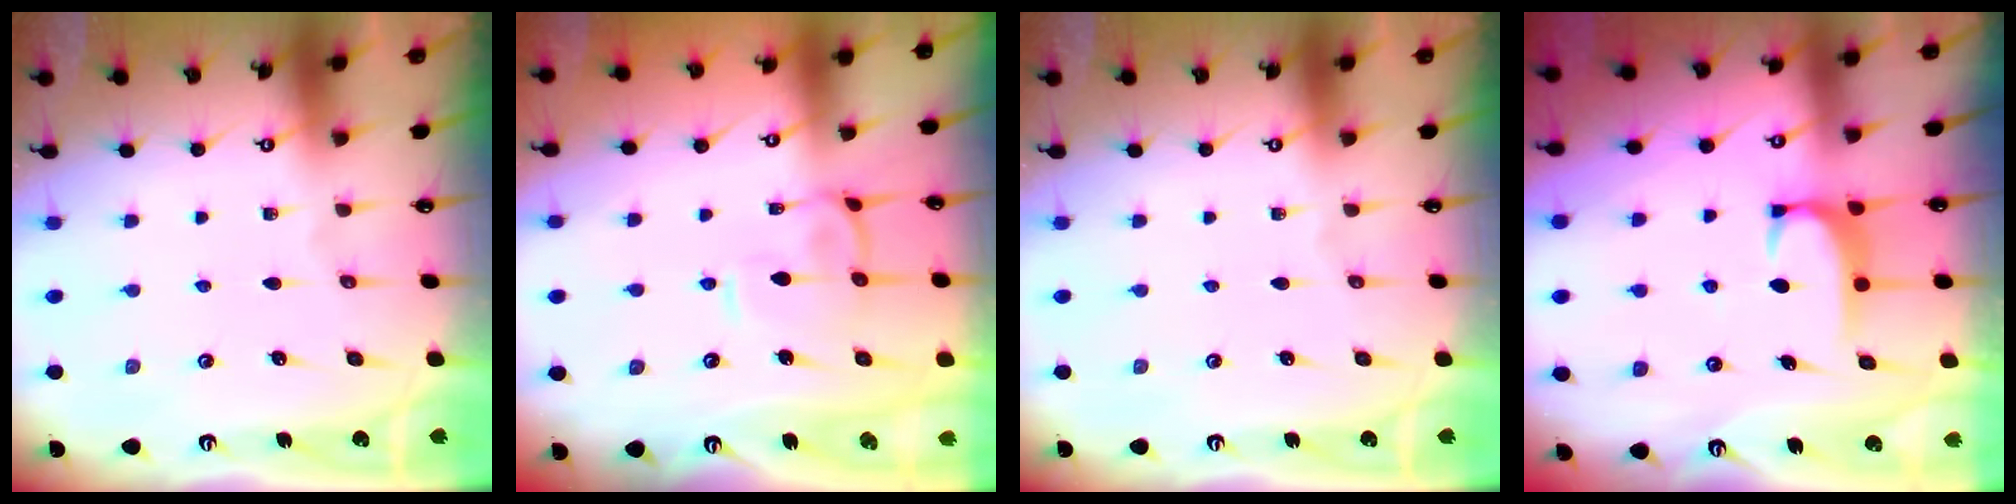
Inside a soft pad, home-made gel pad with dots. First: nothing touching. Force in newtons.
{"total": 2.7, "press": 2.6, "slide": 0.9}
{"total": 0.0}
{"total": 1.9, "press": 1.9, "slide": 0.5}